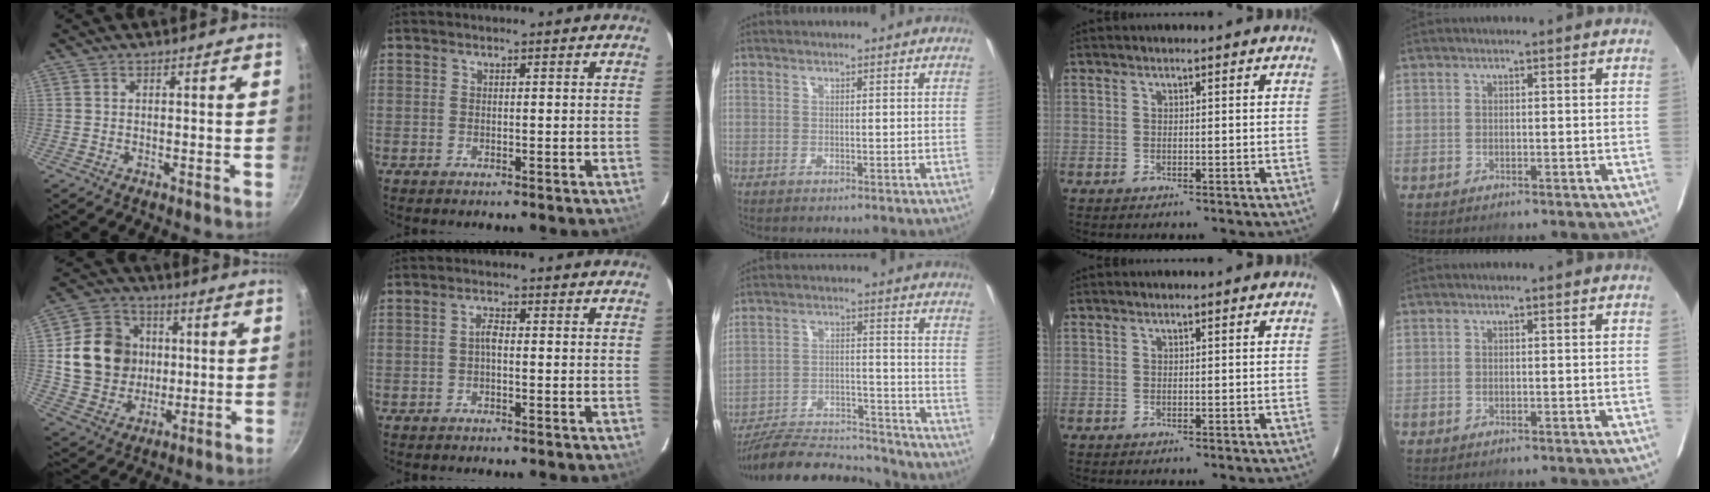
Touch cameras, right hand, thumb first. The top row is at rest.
{"thumb": {"total": 16.0, "force": [1.6, 14.0, 7.7], "torque": [-0.107, 0.009, 0.031]}, "index": {"total": 2.1, "force": [-0.3, 0.8, 1.9], "torque": [-0.040, 0.009, -0.008]}, "middle": {"total": 19.5, "force": [-17.6, 4.7, 6.9], "torque": [-0.136, -0.005, -0.260]}}